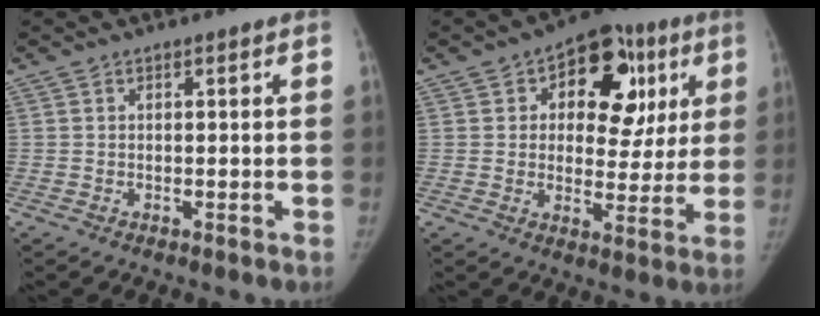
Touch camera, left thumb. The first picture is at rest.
{"total": 16.8, "force": [5.6, 10.8, 11.5], "torque": [-0.084, 0.007, 0.073]}